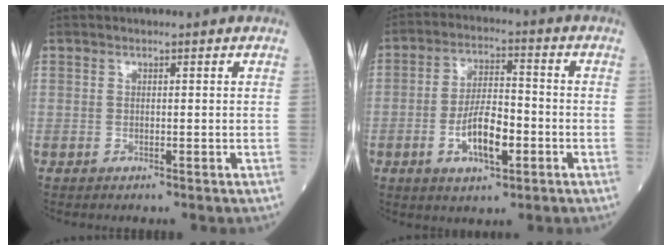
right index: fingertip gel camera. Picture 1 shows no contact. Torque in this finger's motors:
{"motor_torque": [0.45, -0.05, 0.23, 0.05]}